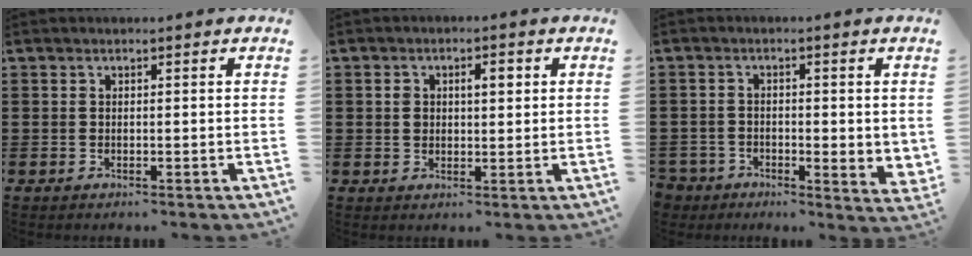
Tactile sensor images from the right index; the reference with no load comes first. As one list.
[{"total": 2.9, "force": [0.6, 1.6, 2.4], "torque": [-0.042, 0.007, 0.005]}, {"total": 2.4, "force": [-1.2, 1.9, 0.7], "torque": [-0.023, 0.006, -0.028]}]